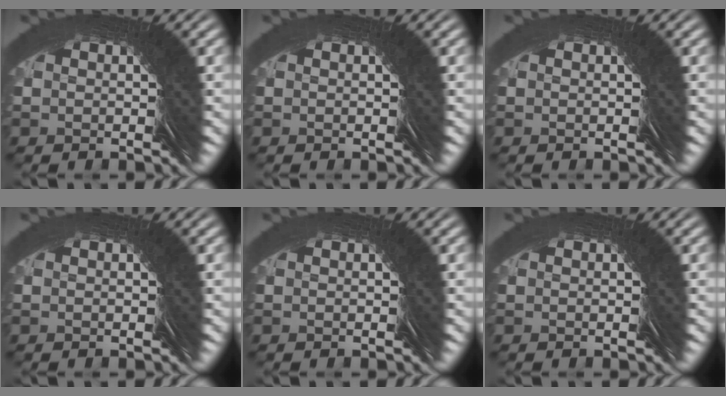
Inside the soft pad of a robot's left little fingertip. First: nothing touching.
{"total": 0.0}
{"total": 0.0}
{"total": 0.0}
{"total": 0.0}
{"total": 0.0}